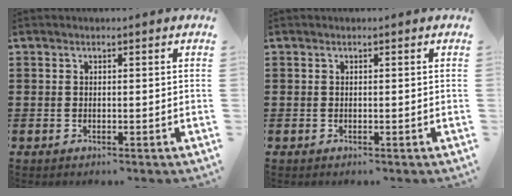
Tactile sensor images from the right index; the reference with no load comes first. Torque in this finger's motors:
{"motor_torque": [1.07, 1.07, 0.00, 0.01]}